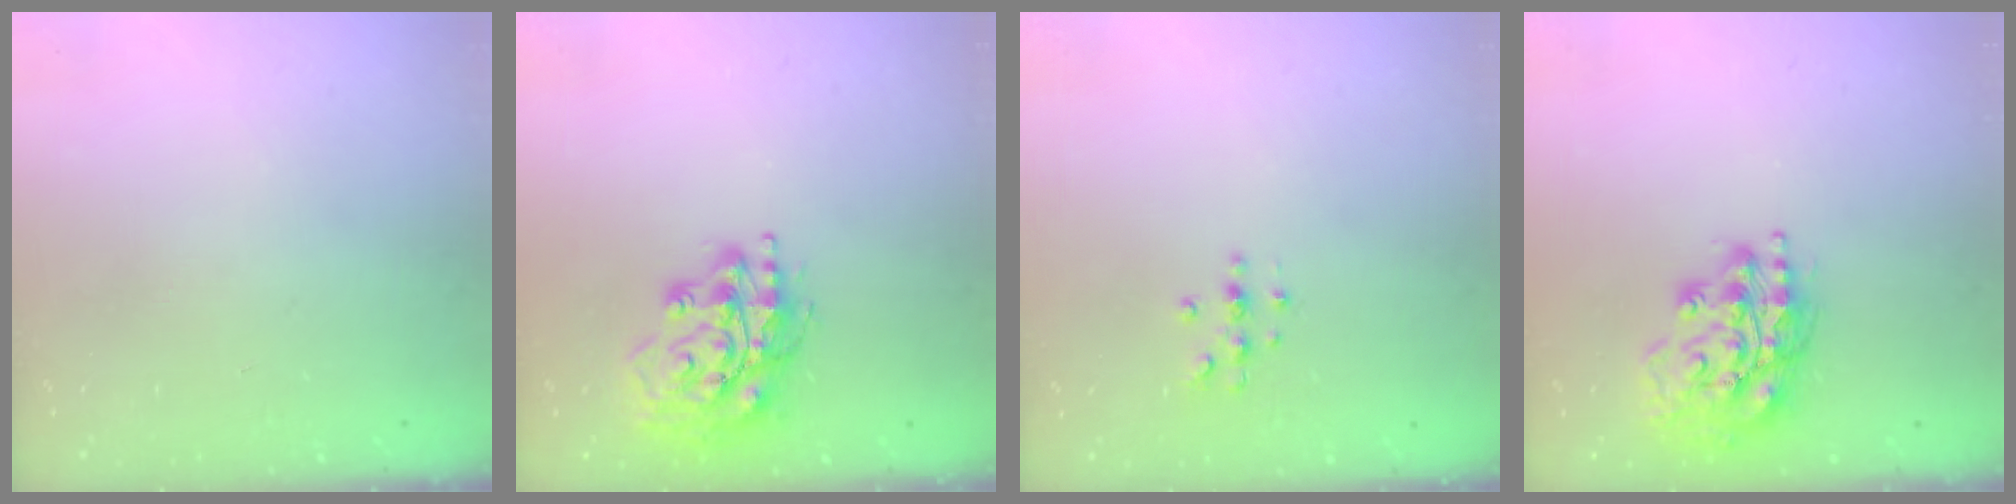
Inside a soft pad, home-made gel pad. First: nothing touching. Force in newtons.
{"total": 16.9, "press": 16.7, "slide": 2.3}
{"total": 4.9, "press": 4.9, "slide": 0.5}
{"total": 15.9, "press": 15.7, "slide": 2.2}